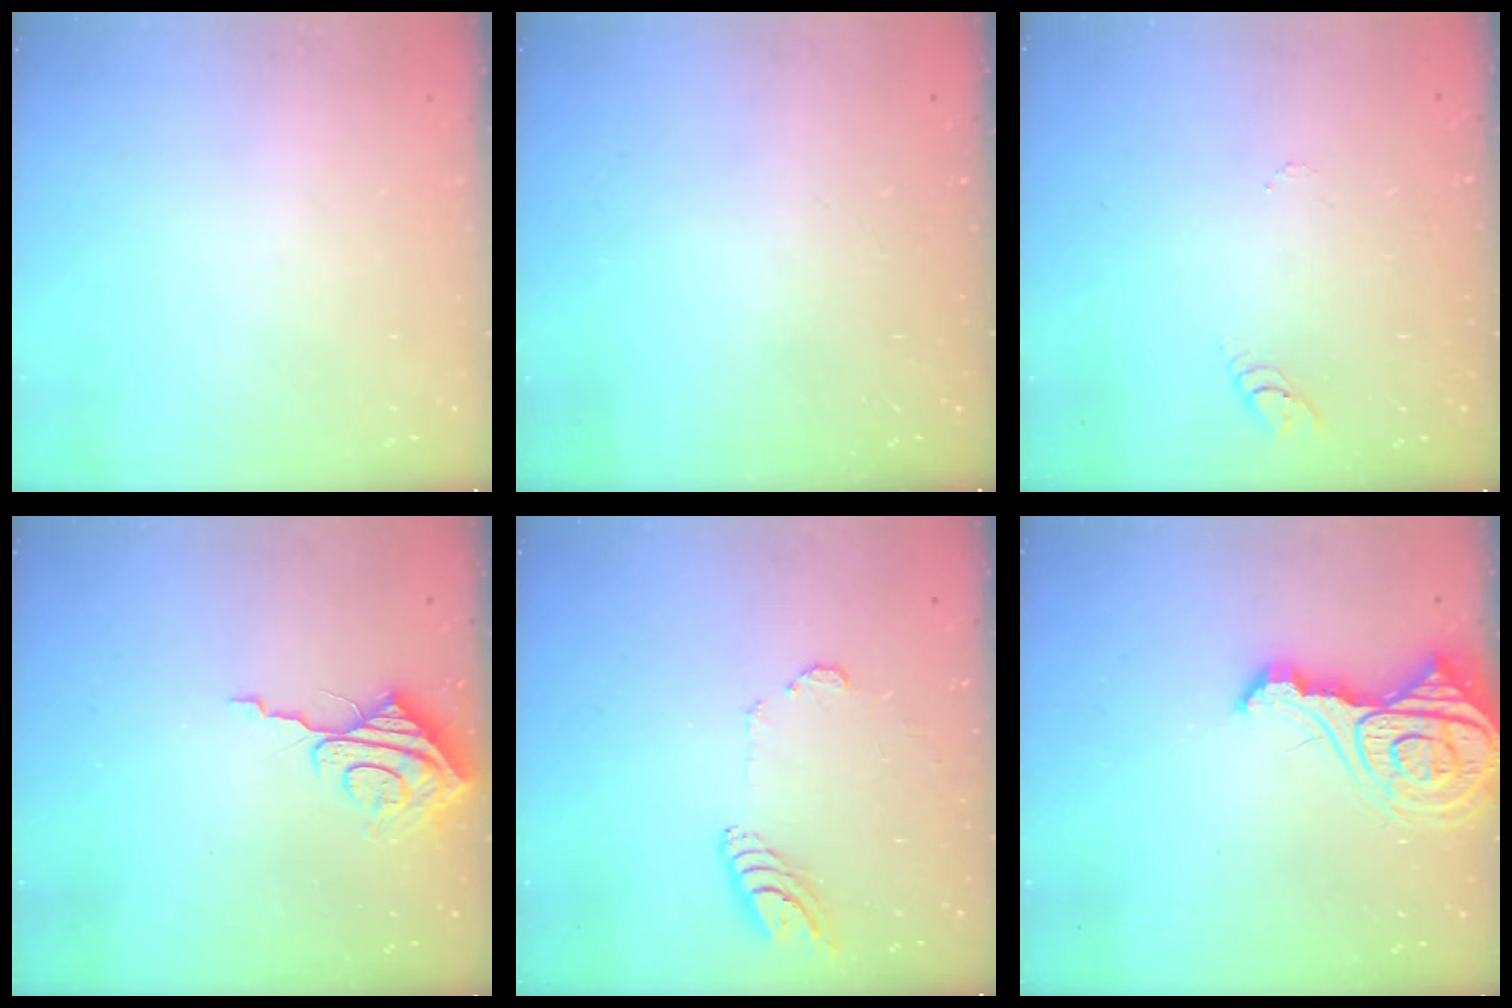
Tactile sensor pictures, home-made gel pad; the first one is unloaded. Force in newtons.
{"total": 0.0}
{"total": 2.9, "press": 2.9, "slide": 0.2}
{"total": 8.7, "press": 8.7, "slide": 0.4}
{"total": 10.5, "press": 10.4, "slide": 1.1}
{"total": 13.6, "press": 13.5, "slide": 1.3}